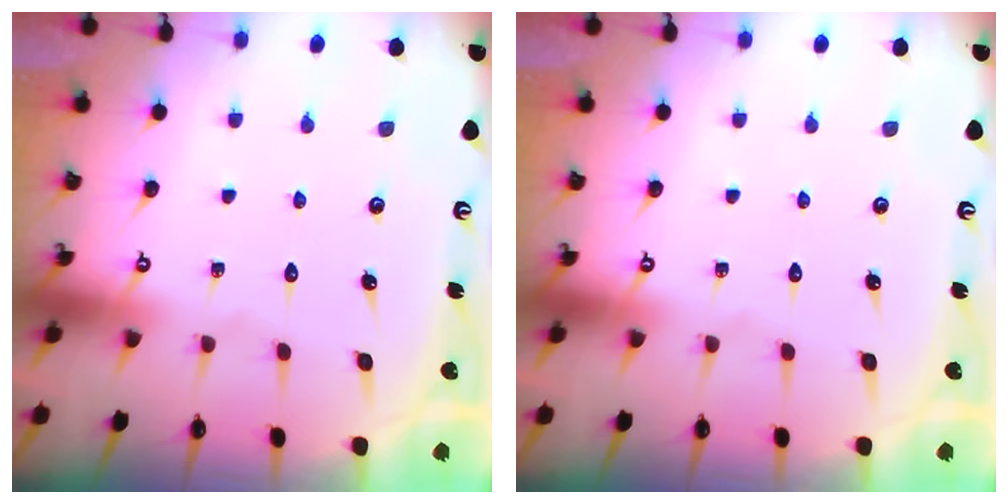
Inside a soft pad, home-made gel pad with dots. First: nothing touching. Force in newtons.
{"total": 0.0}